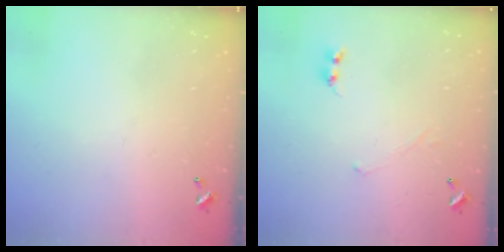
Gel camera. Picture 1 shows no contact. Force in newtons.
{"total": 0.7, "press": 0.4, "slide": 0.5}